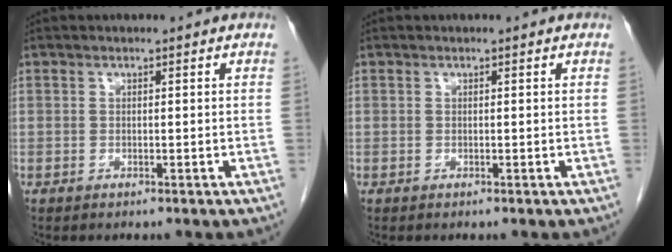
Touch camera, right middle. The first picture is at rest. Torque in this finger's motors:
{"motor_torque": [-0.01, 0.01, 0.00, 0.00]}